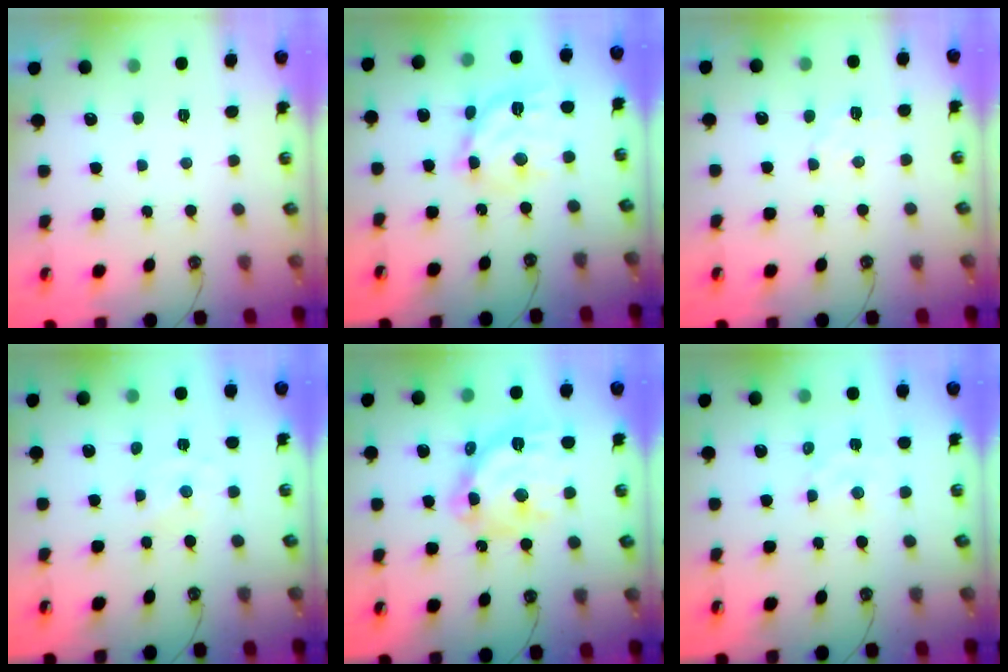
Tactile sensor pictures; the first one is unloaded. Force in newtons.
{"total": 14.8, "press": 14.8, "slide": 1.1}
{"total": 5.4, "press": 5.3, "slide": 0.6}
{"total": 0.0}
{"total": 17.6, "press": 17.6, "slide": 1.6}
{"total": 2.1, "press": 2.0, "slide": 0.5}